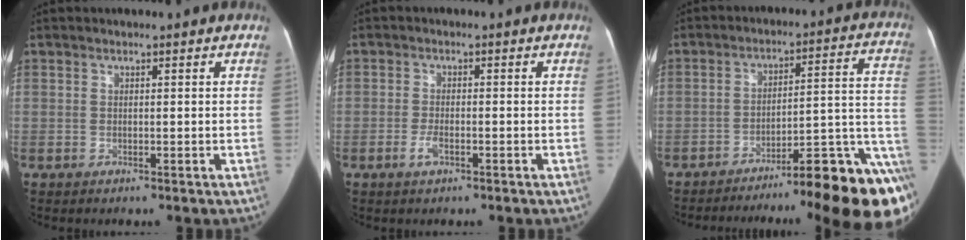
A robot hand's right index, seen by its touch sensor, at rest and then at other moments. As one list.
[{"total": 2.7, "force": [-1.3, 1.4, 1.9], "torque": [-0.043, 0.002, -0.025]}, {"total": 21.6, "force": [-14.1, 0.9, 16.3], "torque": [-0.109, 0.038, -0.200]}]